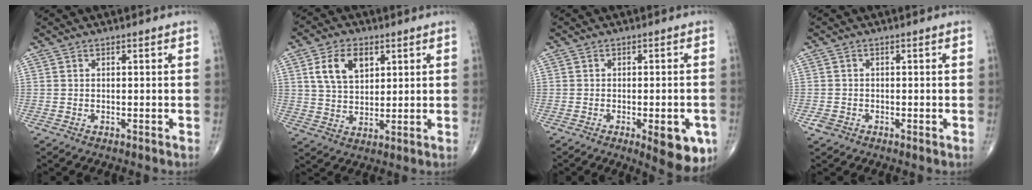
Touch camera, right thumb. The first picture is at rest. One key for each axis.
{"total": 8.9, "fx": 3.4, "fy": 5.7, "fz": 5.9, "tx": -0.092, "ty": -0.010, "tz": 0.066}
{"total": 9.2, "fx": -3.6, "fy": 3.1, "fz": 7.8, "tx": -0.076, "ty": 0.002, "tz": -0.037}
{"total": 1.7, "fx": -0.8, "fy": 1.3, "fz": 0.7, "tx": -0.011, "ty": 0.001, "tz": -0.016}